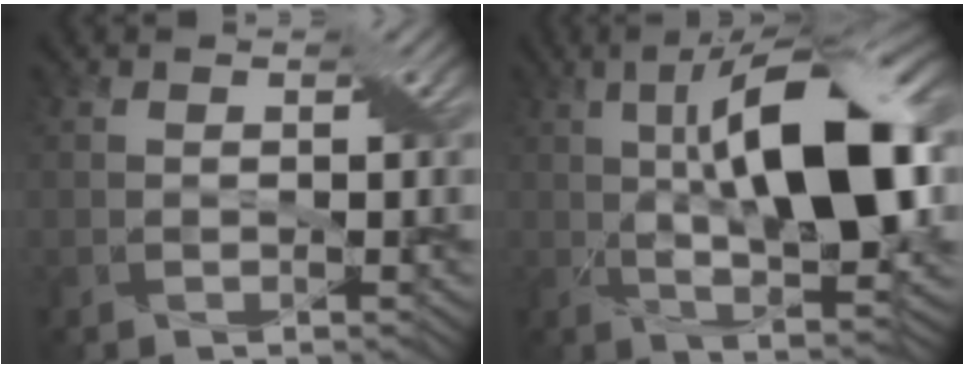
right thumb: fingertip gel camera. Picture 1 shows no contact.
{"total": 15.5, "force": [1.8, 5.4, 14.4], "torque": [-0.226, 0.020, 0.018]}